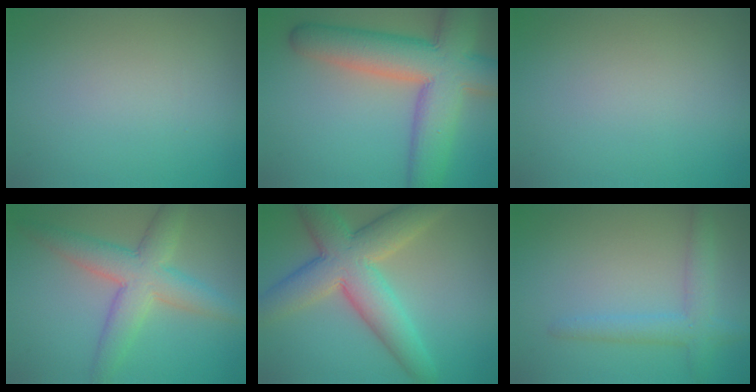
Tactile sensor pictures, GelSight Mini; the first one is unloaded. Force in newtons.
{"total": 11.1, "press": 11.1, "slide": 0.5}
{"total": 0.0}
{"total": 5.8, "press": 5.8, "slide": 0.1}
{"total": 8.7, "press": 8.7, "slide": 0.3}
{"total": 3.2, "press": 3.1, "slide": 0.2}